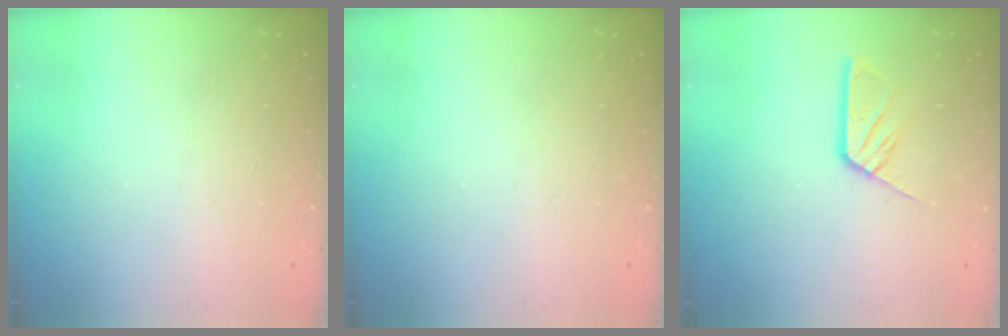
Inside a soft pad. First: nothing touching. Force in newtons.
{"total": 0.0}
{"total": 7.4, "press": 7.4, "slide": 0.4}